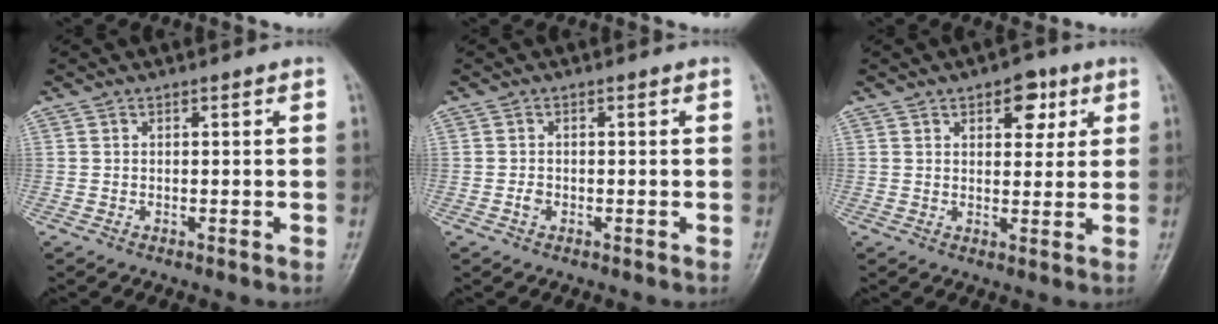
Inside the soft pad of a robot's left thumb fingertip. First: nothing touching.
{"total": 1.2, "force": [-0.4, 0.9, 0.7], "torque": [-0.009, 0.002, -0.009]}
{"total": 6.3, "force": [3.0, 3.6, 4.2], "torque": [-0.025, -0.009, 0.036]}